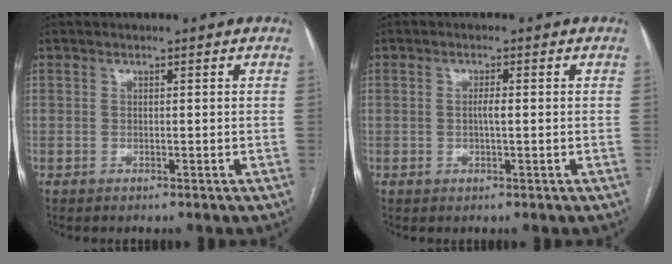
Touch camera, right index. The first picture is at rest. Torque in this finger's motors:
{"motor_torque": [0.28, -0.14, 0.11, 0.04]}